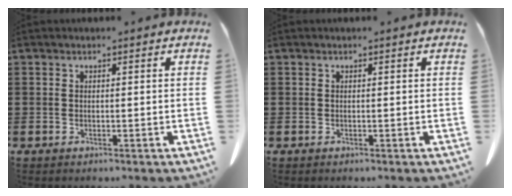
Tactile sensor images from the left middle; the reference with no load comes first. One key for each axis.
{"total": 0.0}